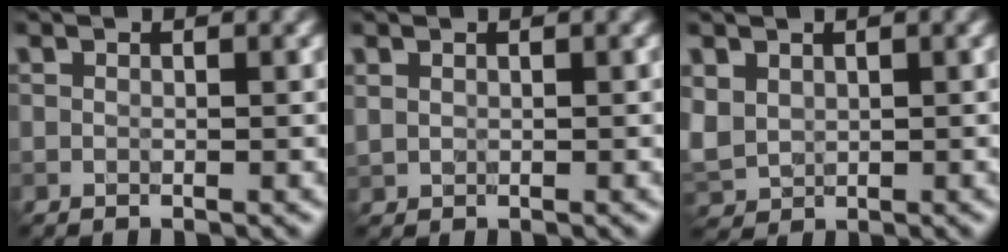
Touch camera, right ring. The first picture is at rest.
{"total": 0.7, "force": [0.4, 0.4, 0.3], "torque": [-0.011, -0.001, 0.014]}
{"total": 2.8, "force": [1.0, 2.3, 1.4], "torque": [-0.042, -0.001, 0.024]}